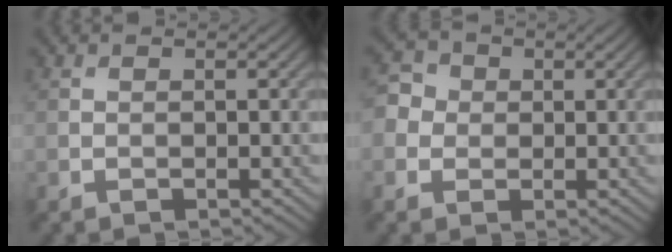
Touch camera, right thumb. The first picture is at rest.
{"total": 3.2, "force": [0.1, 3.0, 1.0], "torque": [-0.029, 0.004, -0.003]}